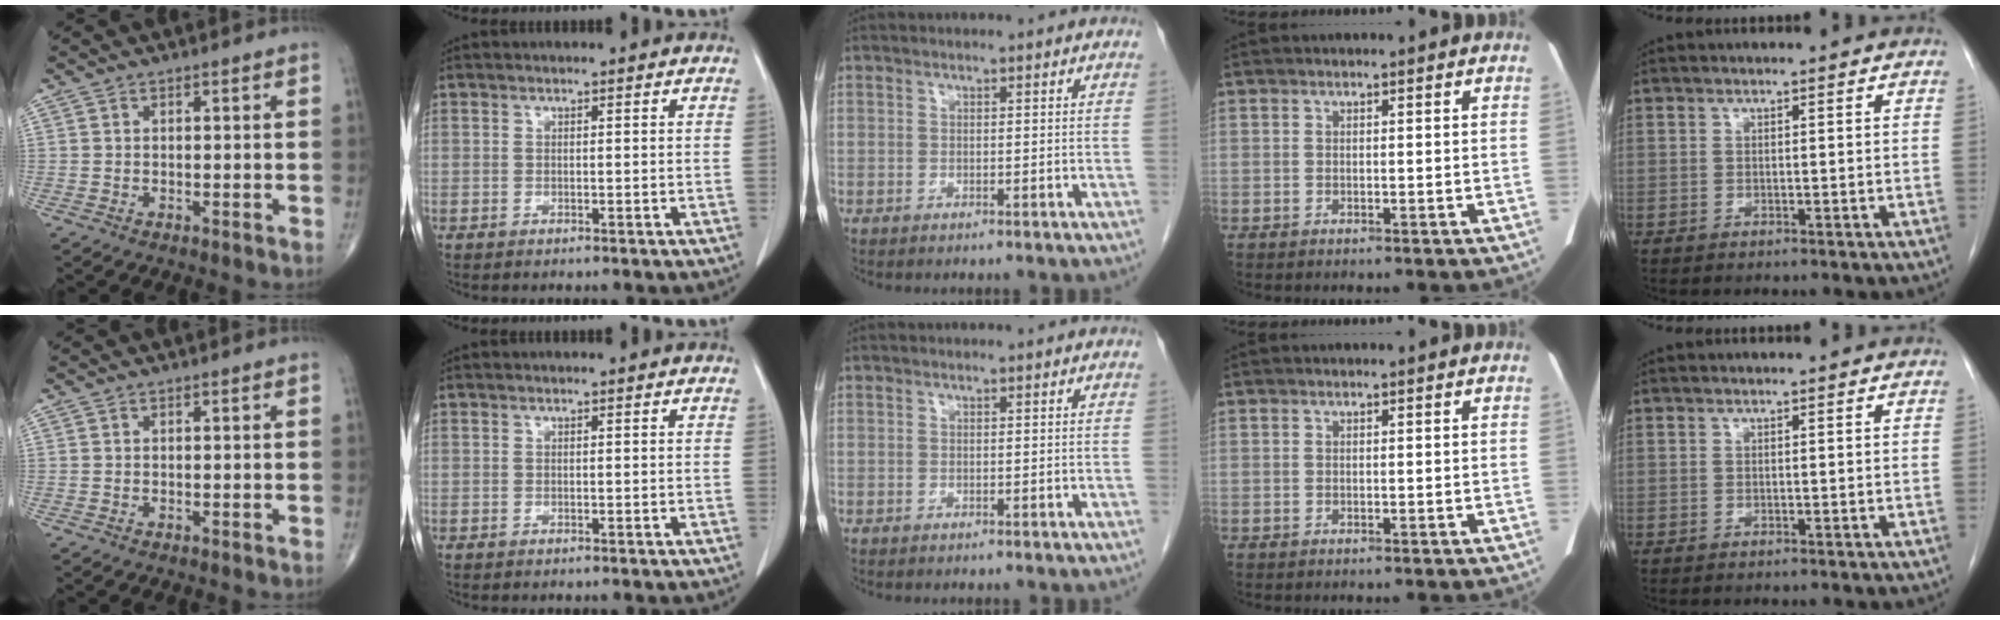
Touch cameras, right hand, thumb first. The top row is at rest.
{}